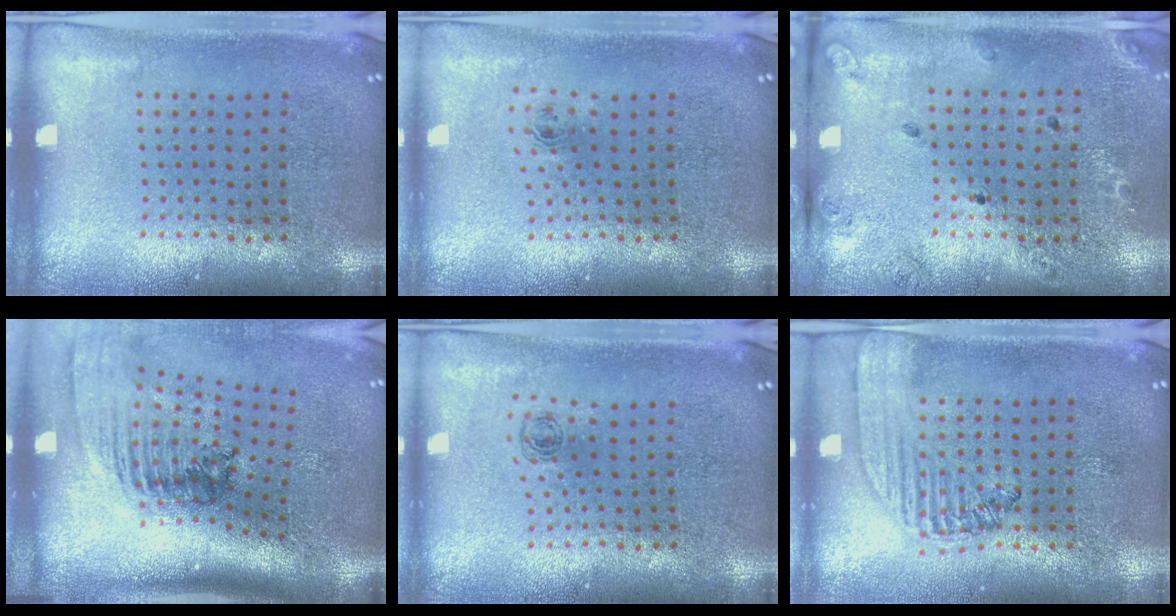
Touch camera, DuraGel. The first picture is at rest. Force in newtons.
{"total": 0.8, "press": 0.4, "slide": 0.7}
{"total": 1.3, "press": 1.2, "slide": 0.4}
{"total": 2.4, "press": 1.7, "slide": 1.7}
{"total": 0.5, "press": 0.3, "slide": 0.4}
{"total": 1.5, "press": 1.4, "slide": 0.5}